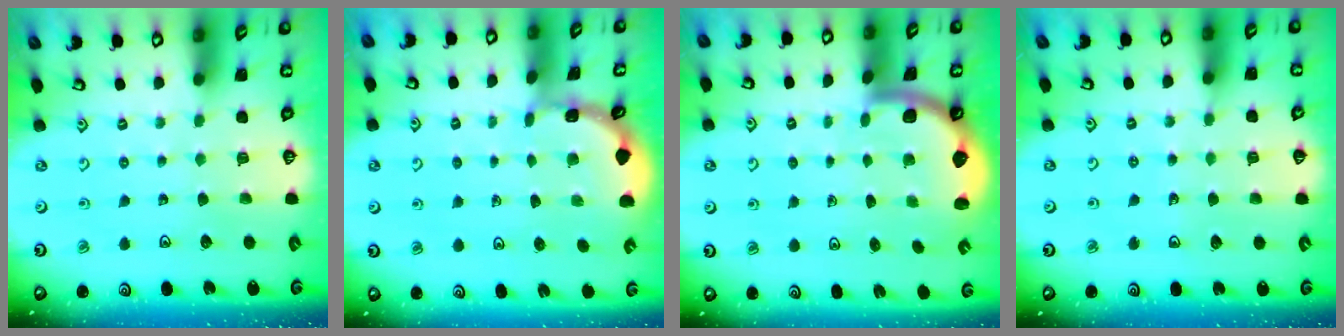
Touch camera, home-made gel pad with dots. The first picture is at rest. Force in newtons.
{"total": 1.3, "press": 1.3, "slide": 0.1}
{"total": 1.8, "press": 1.8, "slide": 0.3}
{"total": 3.5, "press": 2.7, "slide": 2.2}